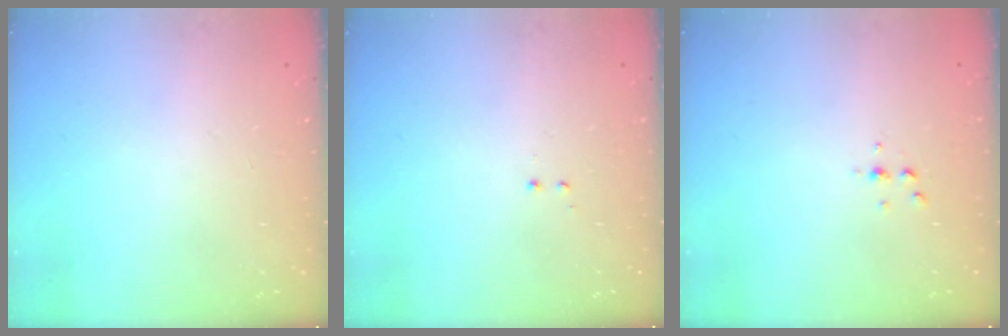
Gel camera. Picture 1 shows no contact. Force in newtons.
{"total": 0.5, "press": 0.5, "slide": 0.3}
{"total": 2.5, "press": 2.4, "slide": 0.2}